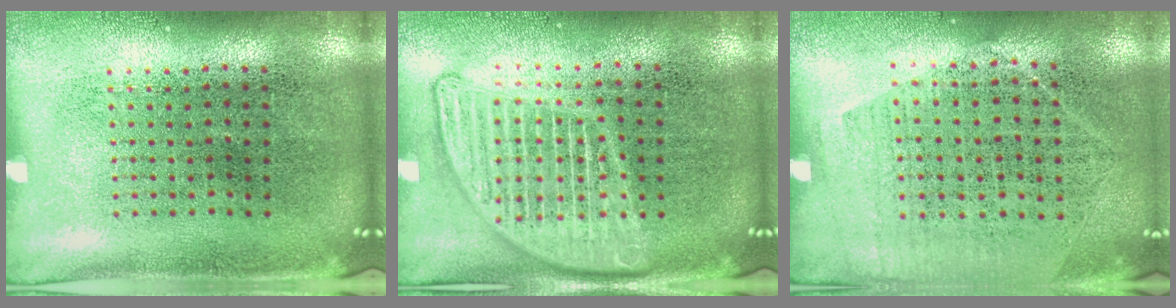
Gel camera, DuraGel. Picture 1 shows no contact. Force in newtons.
{"total": 2.8, "press": 2.8, "slide": 0.2}
{"total": 1.3, "press": 1.0, "slide": 0.7}